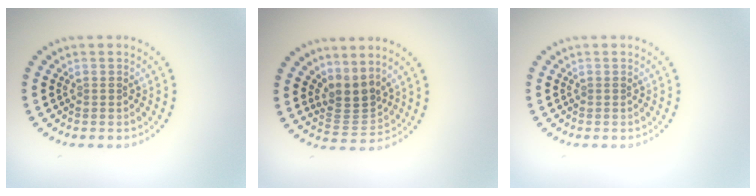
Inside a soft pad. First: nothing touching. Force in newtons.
{"total": 2.8, "press": 2.0, "slide": 2.0}
{"total": 0.0}